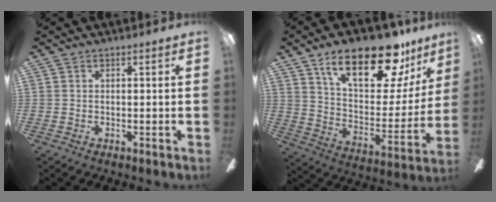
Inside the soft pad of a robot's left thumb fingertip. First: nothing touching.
{"total": 24.1, "force": [16.3, 9.2, 15.2], "torque": [-0.238, -0.091, 0.275]}